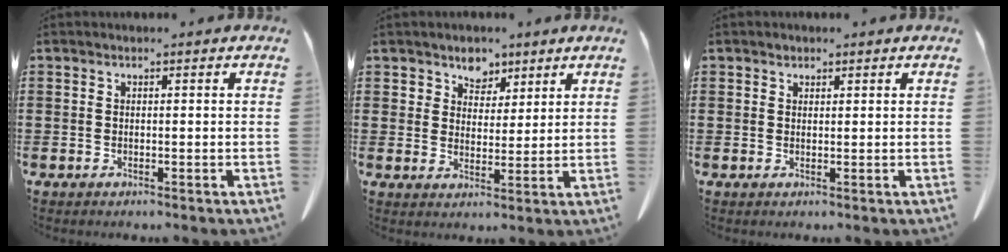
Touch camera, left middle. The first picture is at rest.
{"total": 4.4, "force": [3.2, 3.1, 0.1], "torque": [-0.017, -0.003, 0.055]}
{"total": 0.9, "force": [0.7, 0.5, 0.1], "torque": [-0.005, 0.001, 0.014]}